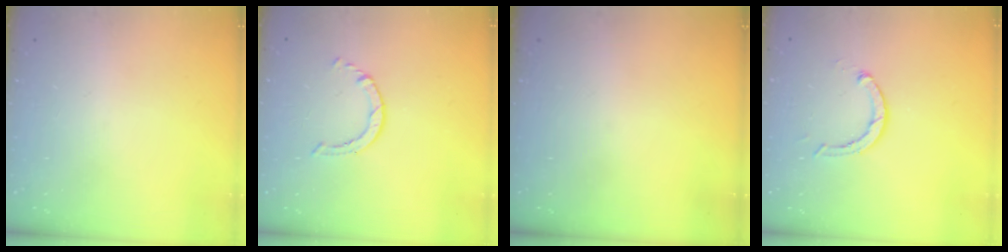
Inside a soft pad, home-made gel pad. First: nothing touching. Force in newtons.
{"total": 0.6, "press": 0.6, "slide": 0.1}
{"total": 0.0}
{"total": 2.9, "press": 2.9, "slide": 0.4}